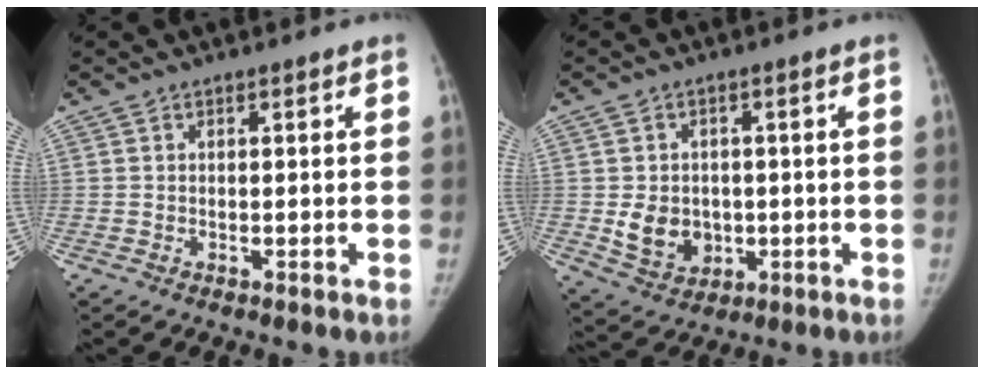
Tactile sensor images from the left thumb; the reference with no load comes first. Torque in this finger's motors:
{"motor_torque": [0.76, 0.78, 0.47, -0.09, 0.14]}